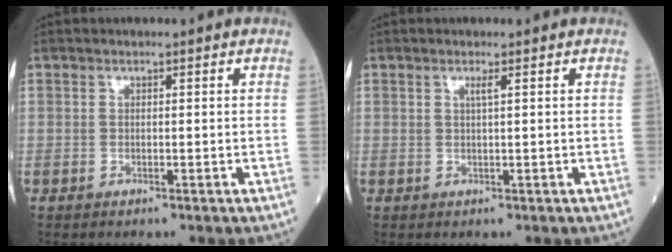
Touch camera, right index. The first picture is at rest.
{"total": 0.9, "force": [0.4, -0.2, 0.8], "torque": [-0.020, -0.002, 0.008]}